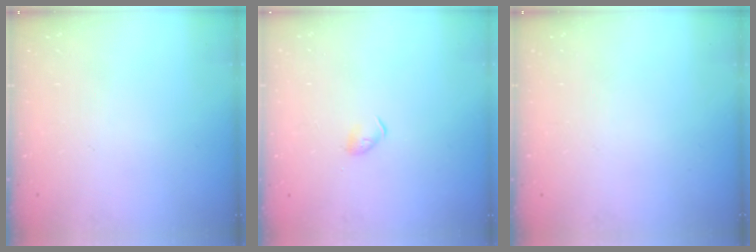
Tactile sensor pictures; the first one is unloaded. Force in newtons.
{"total": 3.0, "press": 2.9, "slide": 0.6}
{"total": 0.0}